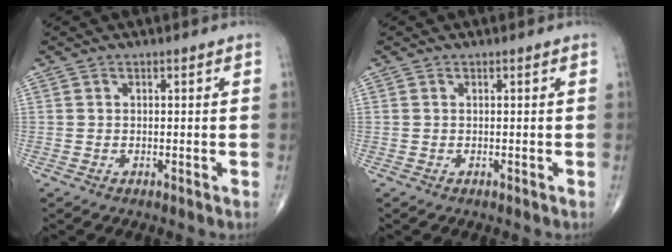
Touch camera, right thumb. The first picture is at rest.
{"total": 0.0}